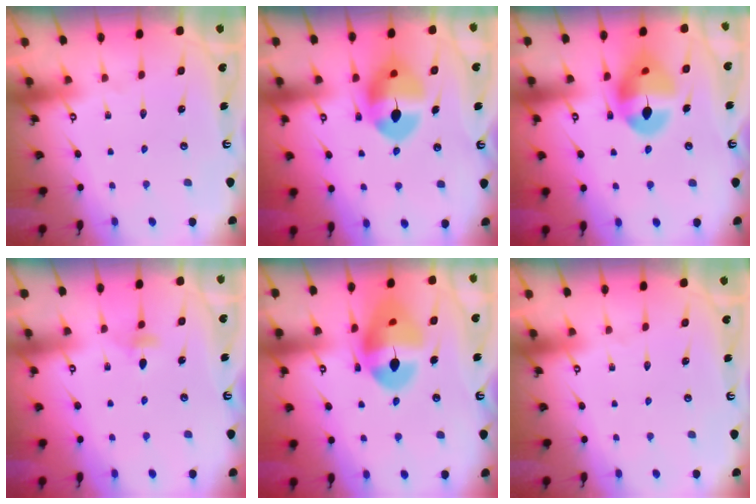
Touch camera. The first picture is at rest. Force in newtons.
{"total": 11.2, "press": 11.0, "slide": 2.0}
{"total": 13.3, "press": 13.2, "slide": 1.5}
{"total": 3.7, "press": 3.6, "slide": 0.8}
{"total": 16.8, "press": 16.7, "slide": 2.1}
{"total": 0.0}